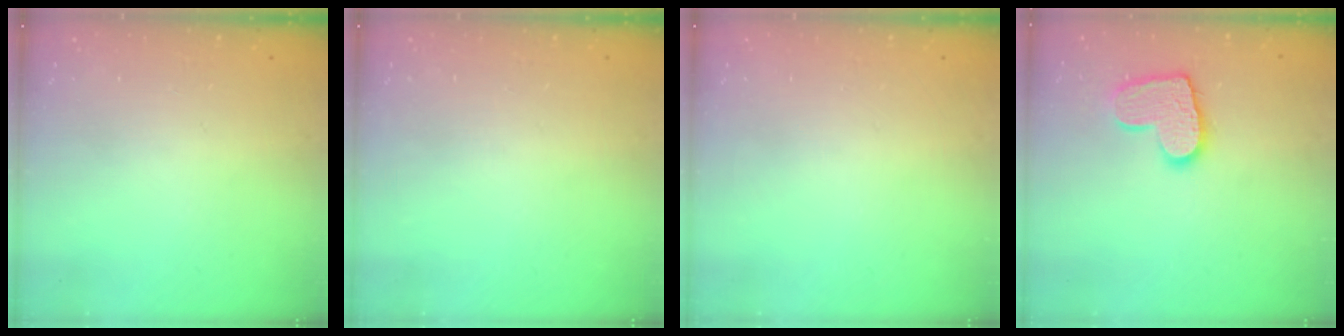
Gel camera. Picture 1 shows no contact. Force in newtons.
{"total": 0.0}
{"total": 0.0}
{"total": 11.6, "press": 11.6, "slide": 0.8}